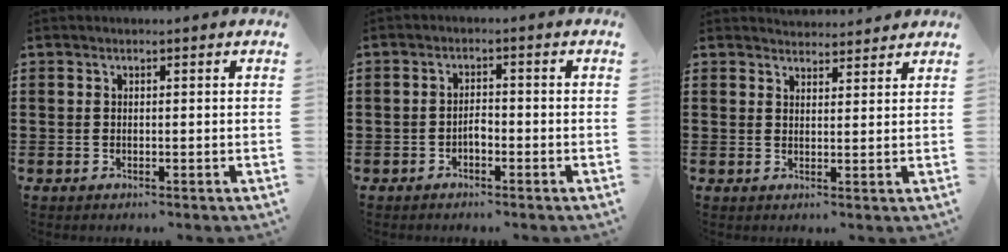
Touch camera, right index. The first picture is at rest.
{"total": 2.0, "force": [-1.0, 0.9, 1.4], "torque": [-0.030, 0.006, -0.022]}
{"total": 2.5, "force": [2.4, 0.3, -0.4], "torque": [0.001, -0.004, 0.048]}